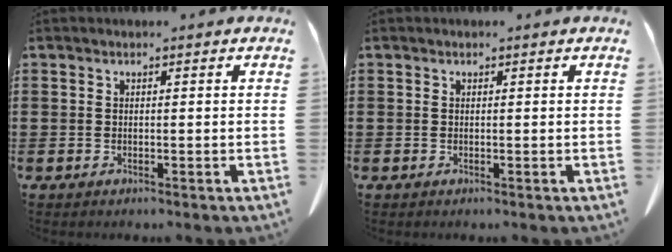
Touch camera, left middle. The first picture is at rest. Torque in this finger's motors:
{"motor_torque": [0.33, 0.31, -0.02, 0.01]}